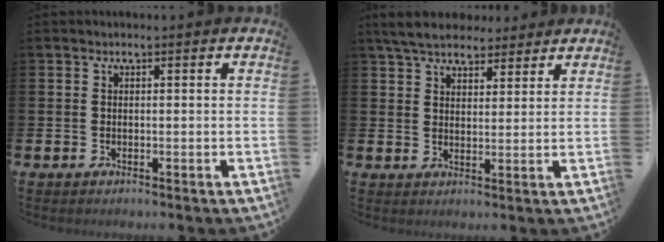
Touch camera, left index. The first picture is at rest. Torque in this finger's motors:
{"motor_torque": [1.10, -1.04, 0.15, -0.01]}